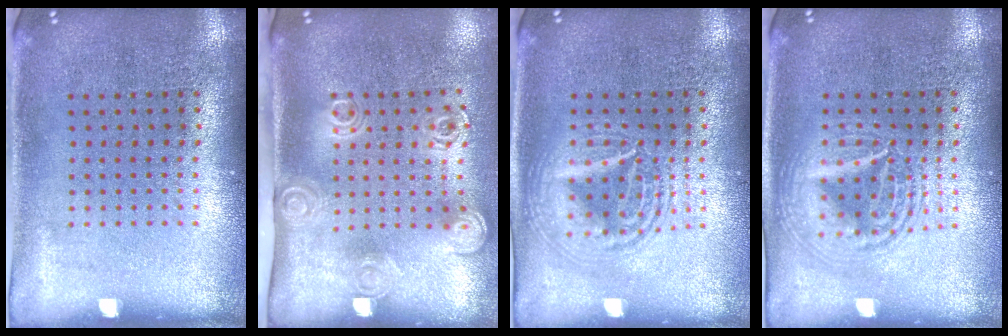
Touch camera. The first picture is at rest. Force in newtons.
{"total": 2.0, "press": 1.4, "slide": 1.4}
{"total": 2.9, "press": 2.8, "slide": 0.3}
{"total": 2.6, "press": 2.6, "slide": 0.3}